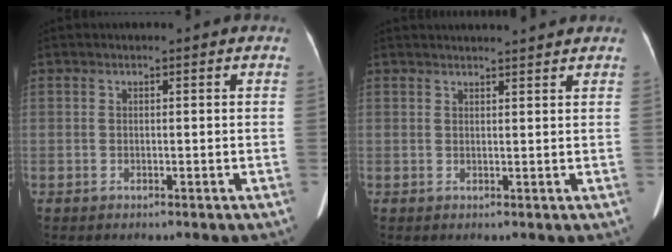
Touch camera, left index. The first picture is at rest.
{"total": 6.2, "force": [6.0, -0.1, 1.7], "torque": [-0.024, 0.020, 0.069]}